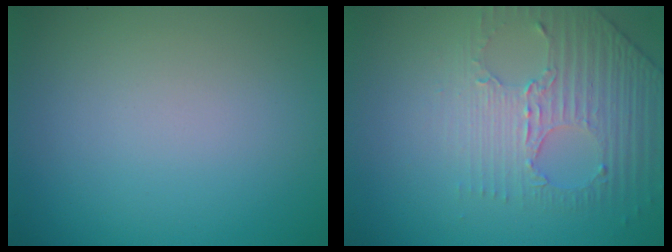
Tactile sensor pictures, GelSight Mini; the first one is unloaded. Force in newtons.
{"total": 4.3, "press": 2.9, "slide": 3.2}